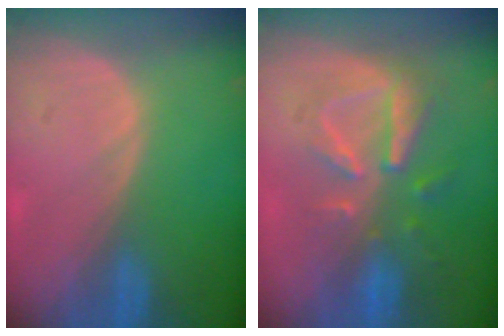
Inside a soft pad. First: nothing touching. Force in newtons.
{"total": 8.1, "press": 7.5, "slide": 3.0}